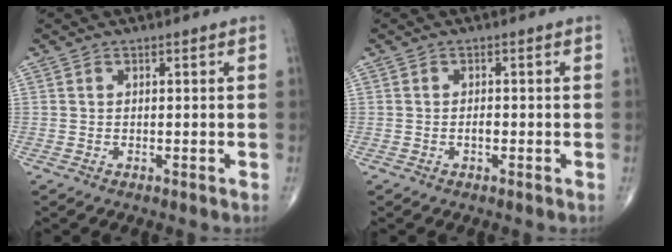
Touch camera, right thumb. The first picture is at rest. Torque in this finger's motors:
{"motor_torque": [0.24, 0.07, 0.03, -0.15, 0.03]}